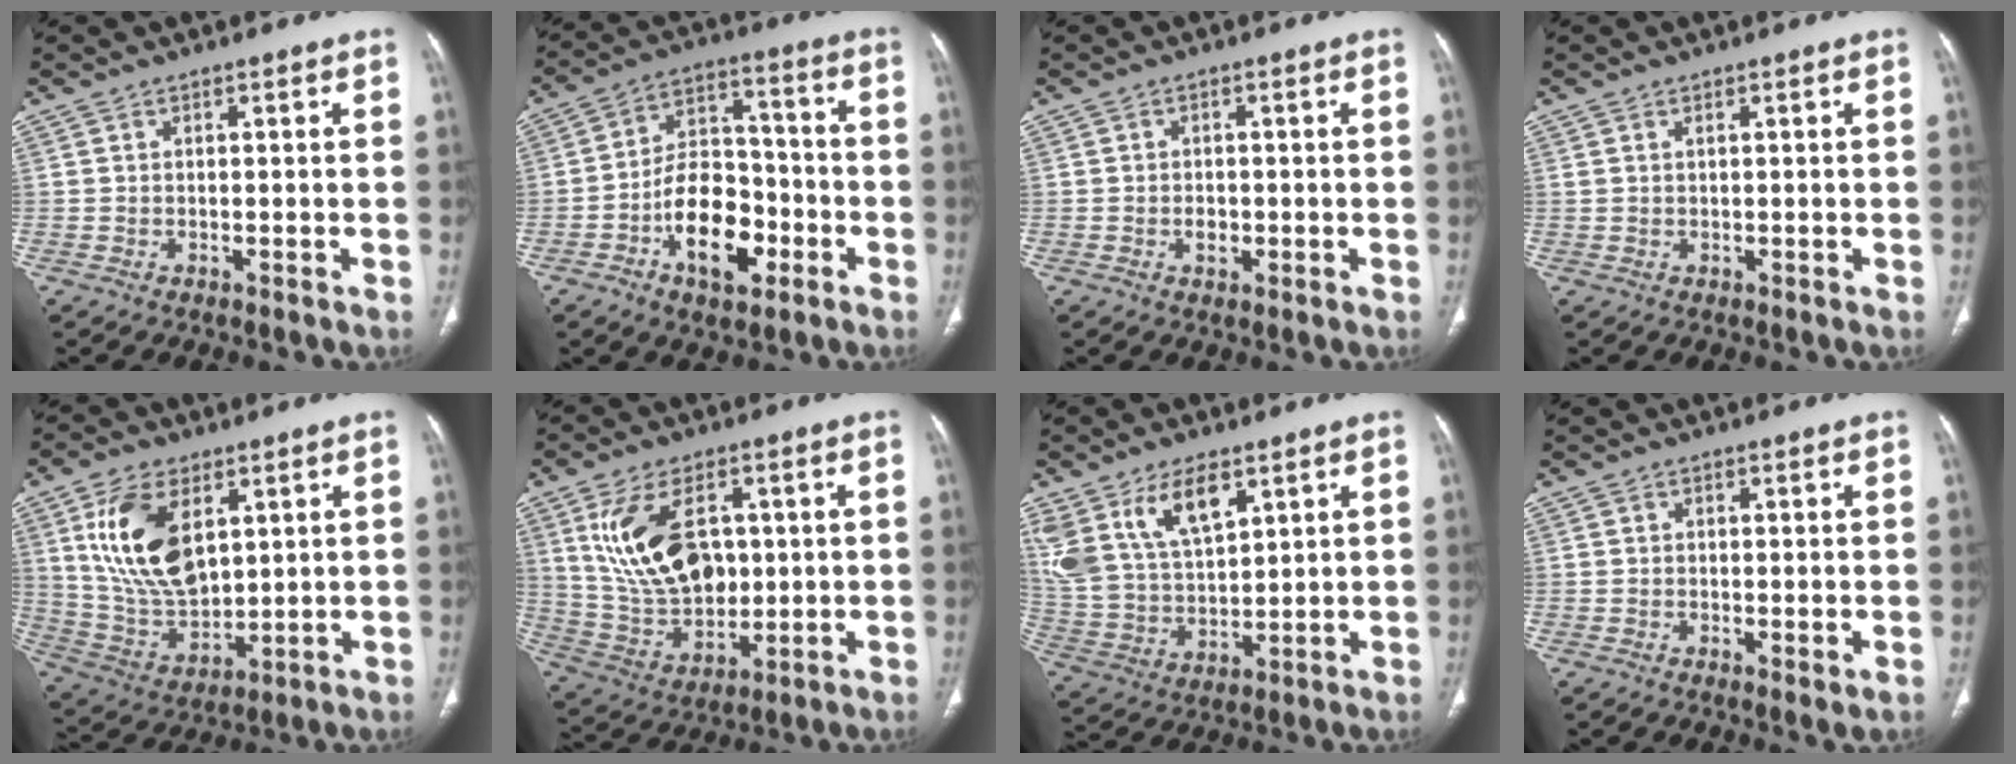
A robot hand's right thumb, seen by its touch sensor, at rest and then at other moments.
{"total": 14.8, "force": [-5.7, 8.7, 10.5], "torque": [-0.143, 0.041, -0.097]}
{"total": 2.1, "force": [-0.5, 1.5, 1.4], "torque": [-0.017, 0.003, -0.005]}
{"total": 0.6, "force": [0.4, 0.2, 0.4], "torque": [-0.012, 0.006, 0.009]}
{"total": 16.9, "force": [5.7, 9.6, 12.7], "torque": [-0.225, -0.023, 0.123]}
{"total": 16.9, "force": [4.2, 10.5, 12.6], "torque": [-0.209, -0.014, 0.095]}
{"total": 14.8, "force": [8.0, 7.5, 9.9], "torque": [-0.177, -0.027, 0.169]}
{"total": 1.6, "force": [-0.1, 0.4, 1.5], "torque": [-0.027, -0.008, -0.002]}